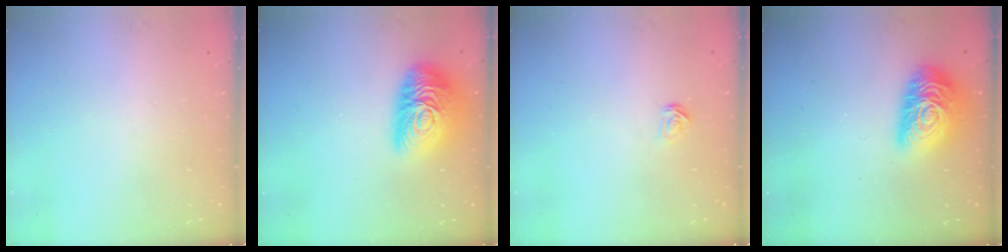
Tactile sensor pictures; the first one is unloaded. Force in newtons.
{"total": 18.3, "press": 18.3, "slide": 1.1}
{"total": 2.3, "press": 2.3, "slide": 0.1}
{"total": 17.0, "press": 17.0, "slide": 0.9}